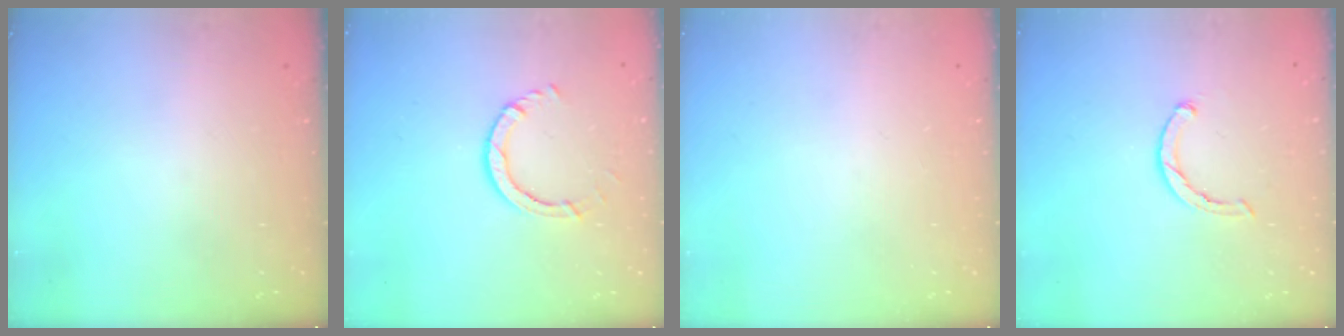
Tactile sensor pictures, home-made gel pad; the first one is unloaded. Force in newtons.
{"total": 3.8, "press": 3.8, "slide": 0.5}
{"total": 0.0}
{"total": 2.3, "press": 2.2, "slide": 0.5}